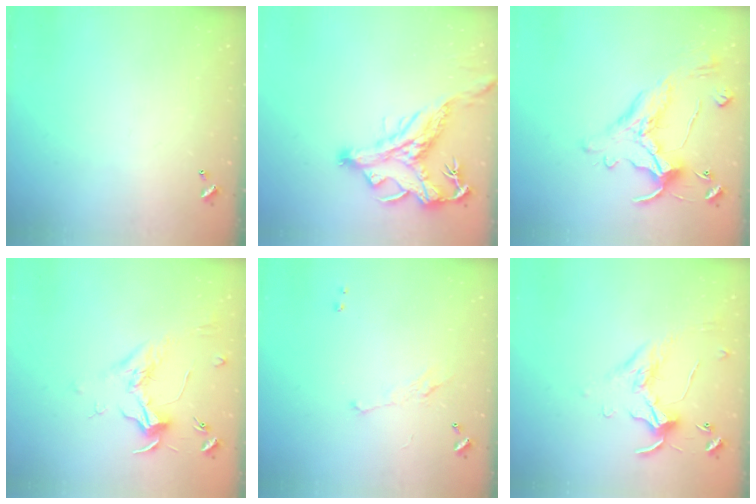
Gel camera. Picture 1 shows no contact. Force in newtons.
{"total": 2.9, "press": 2.5, "slide": 1.4}
{"total": 2.5, "press": 2.2, "slide": 1.2}
{"total": 1.8, "press": 1.6, "slide": 0.7}
{"total": 2.0, "press": 1.9, "slide": 0.7}
{"total": 0.0}